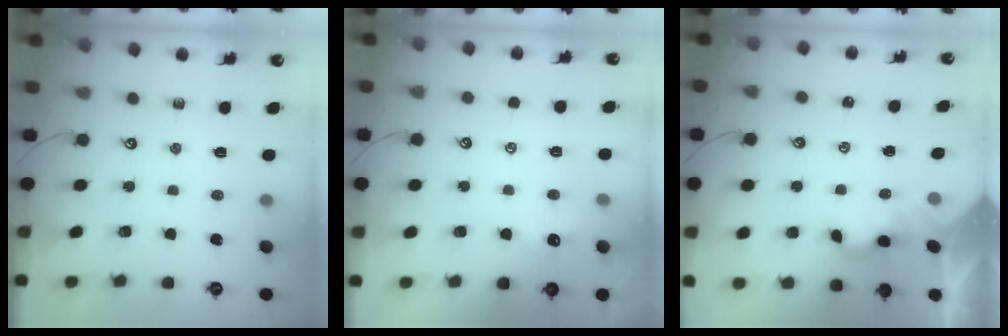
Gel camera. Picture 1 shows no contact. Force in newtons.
{"total": 1.2, "press": 1.1, "slide": 0.5}
{"total": 2.5, "press": 2.5, "slide": 0.1}